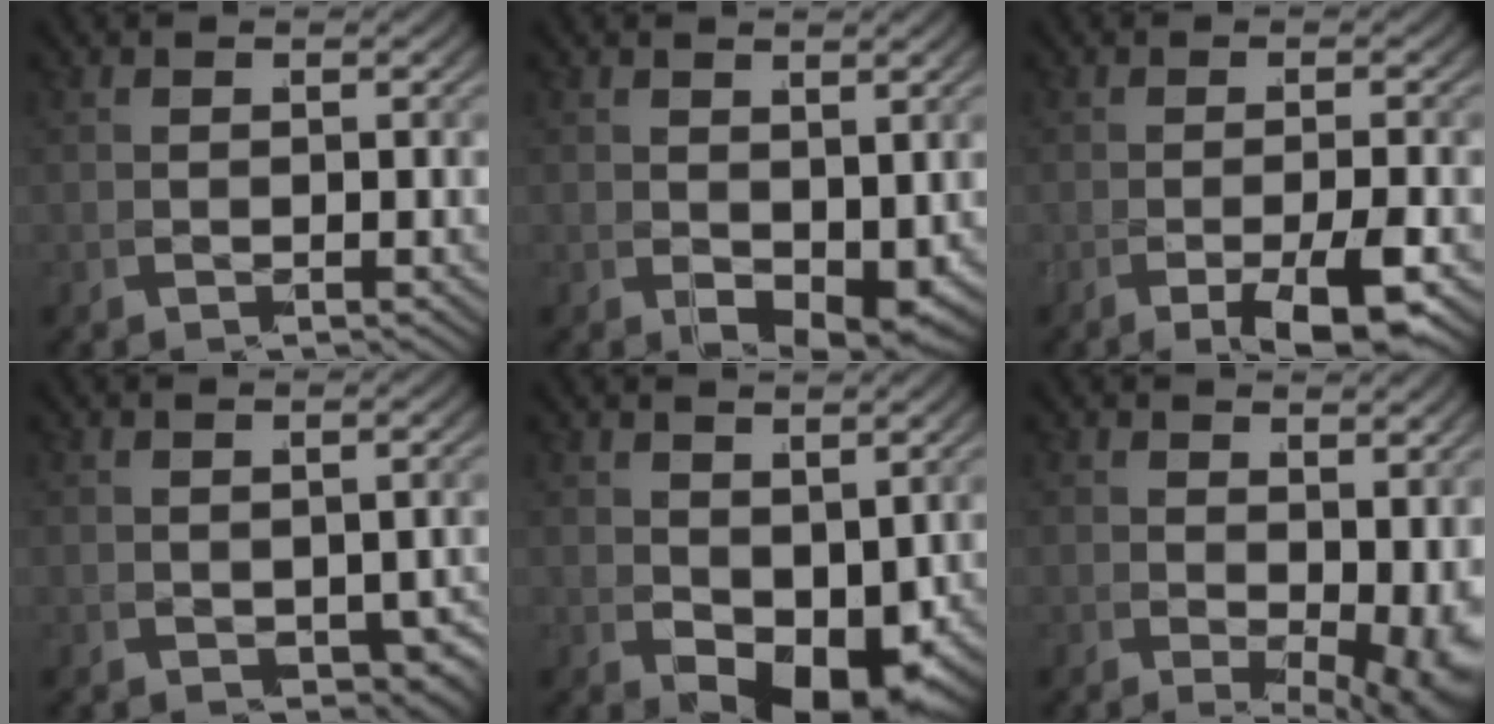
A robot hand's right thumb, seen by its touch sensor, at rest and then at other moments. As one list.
[{"total": 2.3, "force": [0.2, 1.0, 2.0], "torque": [-0.033, -0.014, 0.012]}, {"total": 3.4, "force": [-1.8, -0.5, 2.9], "torque": [-0.053, 0.000, -0.029]}, {"total": 3.6, "force": [-1.3, 2.5, 2.2], "torque": [-0.034, -0.021, -0.004]}, {"total": 5.7, "force": [-0.8, 3.4, 4.6], "torque": [-0.086, -0.024, 0.001]}, {"total": 3.4, "force": [0.1, 1.1, 3.2], "torque": [-0.055, -0.013, 0.016]}]